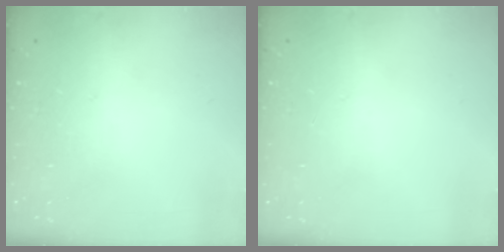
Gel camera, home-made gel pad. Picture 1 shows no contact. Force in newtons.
{"total": 0.0}